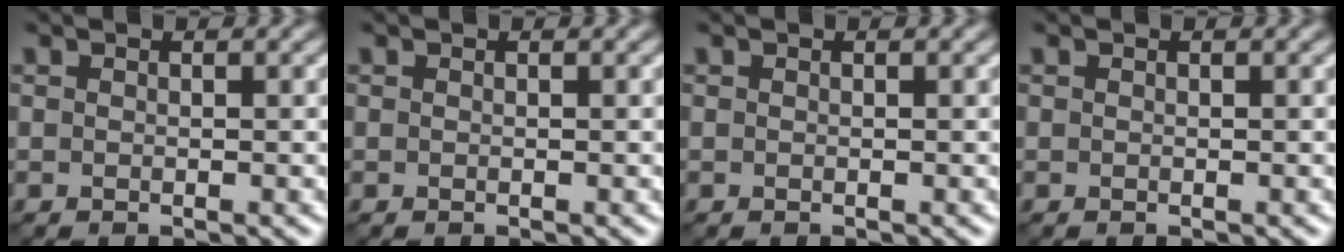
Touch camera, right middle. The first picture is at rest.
{"total": 0.0}
{"total": 0.0}
{"total": 0.0}